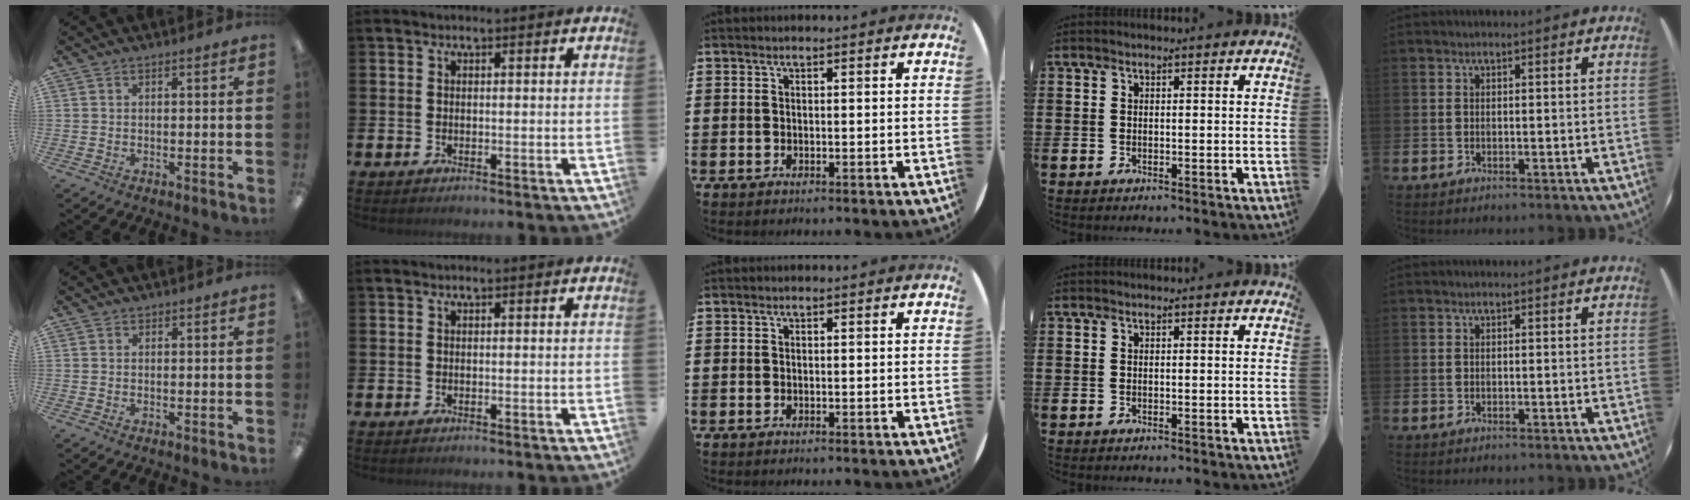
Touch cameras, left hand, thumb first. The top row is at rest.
{}